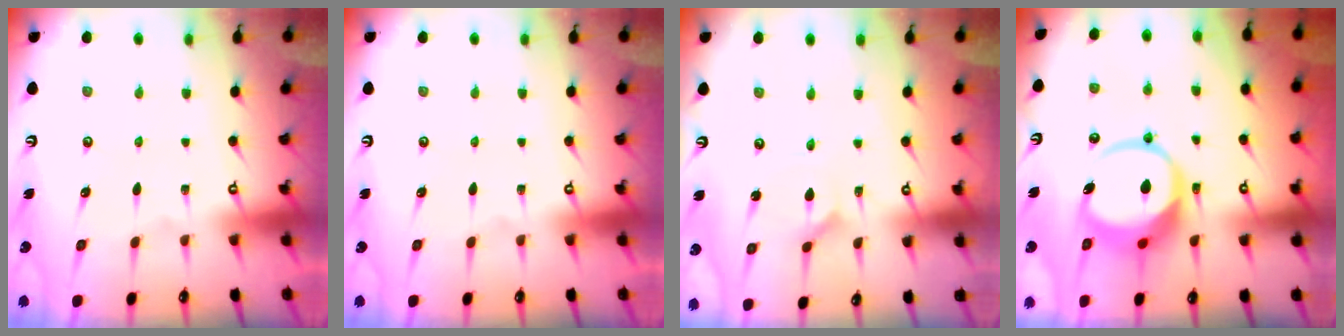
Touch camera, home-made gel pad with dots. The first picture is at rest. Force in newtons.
{"total": 0.0}
{"total": 1.4, "press": 1.4, "slide": 0.1}
{"total": 11.2, "press": 11.1, "slide": 1.5}